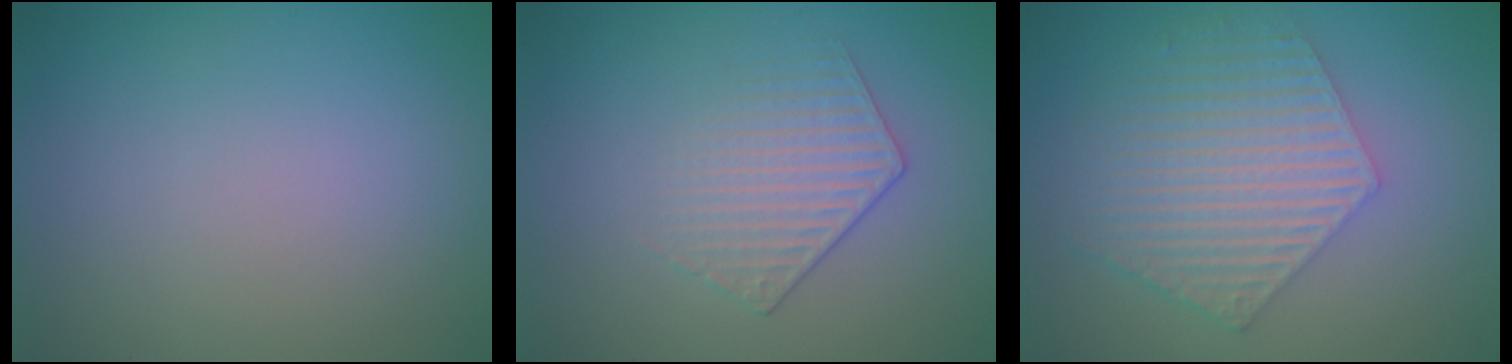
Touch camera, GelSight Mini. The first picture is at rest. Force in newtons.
{"total": 1.9, "press": 1.4, "slide": 1.3}
{"total": 5.6, "press": 4.1, "slide": 3.9}